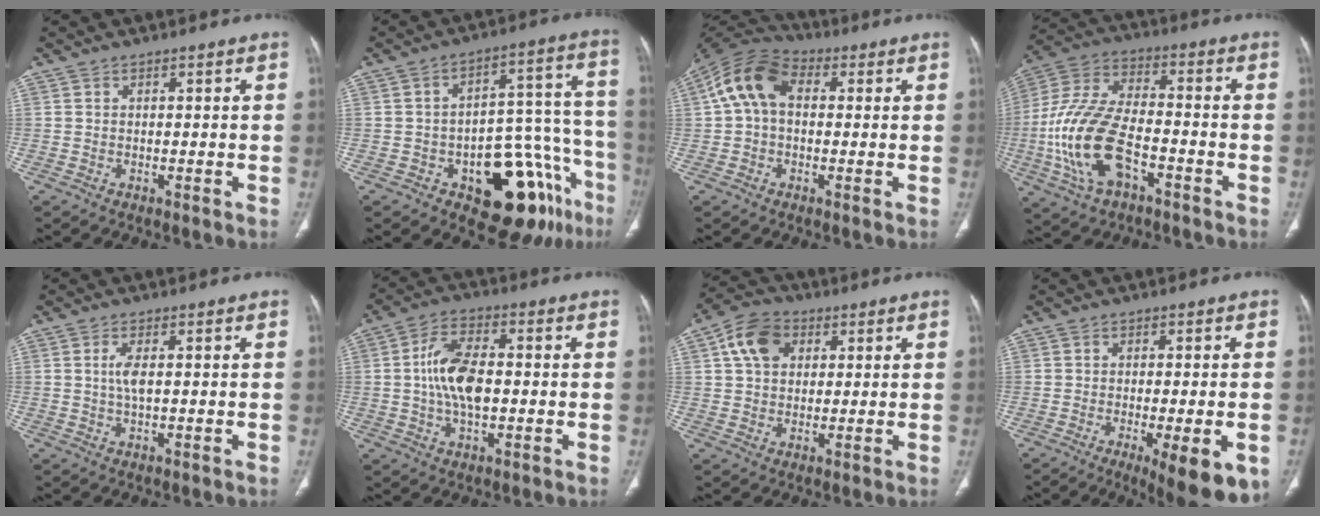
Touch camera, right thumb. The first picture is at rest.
{"total": 19.5, "force": [-10.2, 8.8, 14.1], "torque": [-0.108, 0.089, -0.130]}
{"total": 11.0, "force": [1.5, 7.6, 7.8], "torque": [-0.143, 0.034, 0.015]}
{"total": 17.9, "force": [-5.8, 9.3, 14.1], "torque": [-0.298, 0.029, -0.109]}
{"total": 2.9, "force": [0.4, 1.0, 2.7], "torque": [-0.064, 0.000, 0.008]}
{"total": 10.8, "force": [0.0, 5.6, 9.2], "torque": [-0.174, 0.011, -0.004]}
{"total": 9.0, "force": [2.9, 6.7, 5.2], "torque": [-0.080, 0.008, 0.046]}
{"total": 12.2, "force": [-5.4, 3.5, 10.4], "torque": [-0.112, -0.007, -0.066]}